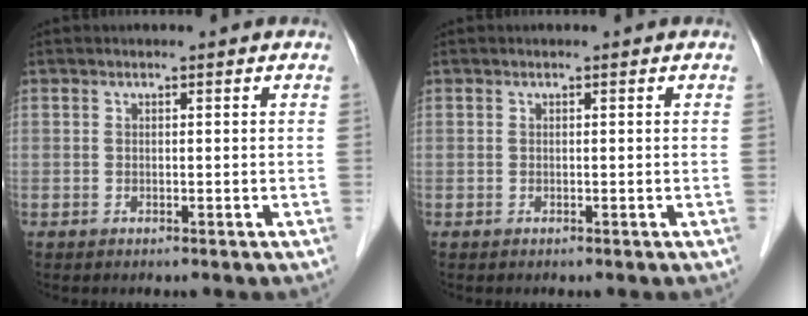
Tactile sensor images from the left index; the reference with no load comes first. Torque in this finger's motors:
{"motor_torque": [-0.01, 0.00, 0.00, 0.00]}